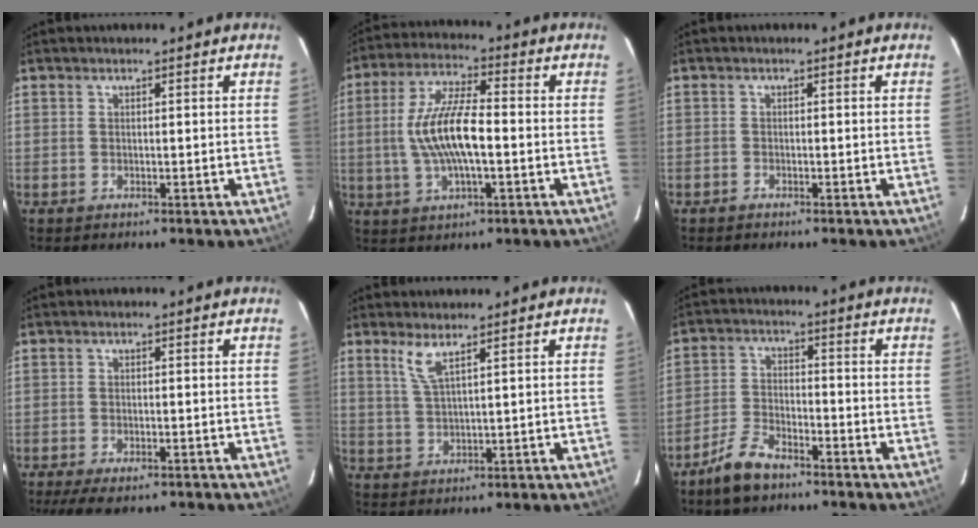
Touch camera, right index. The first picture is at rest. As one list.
[{"total": 12.2, "force": [-1.3, 3.6, 11.5], "torque": [-0.231, 0.006, -0.023]}, {"total": 0.7, "force": [-0.6, 0.2, 0.0], "torque": [-0.006, 0.003, -0.013]}, {"total": 7.1, "force": [-5.4, 2.2, 4.0], "torque": [-0.098, -0.024, -0.088]}, {"total": 3.5, "force": [2.2, 0.0, 2.7], "torque": [-0.062, -0.004, 0.049]}, {"total": 7.3, "force": [-5.7, 2.7, 3.7], "torque": [-0.090, 0.004, -0.110]}]